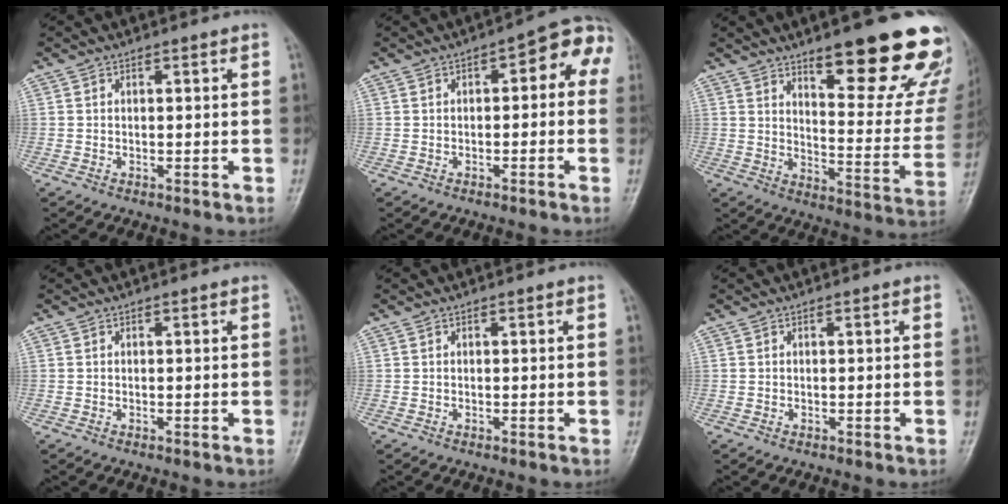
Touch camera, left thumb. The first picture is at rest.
{"total": 7.4, "force": [0.6, 3.6, 6.4], "torque": [-0.051, 0.038, -0.006]}
{"total": 22.6, "force": [14.7, 6.1, 16.0], "torque": [-0.166, -0.088, 0.201]}
{"total": 0.0}
{"total": 0.0}
{"total": 0.0}